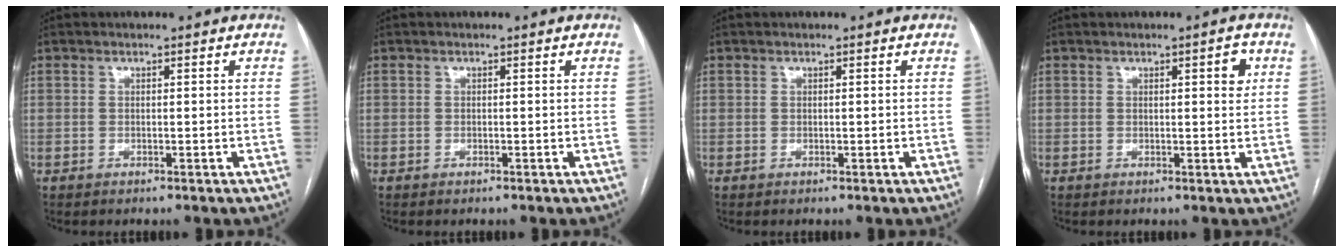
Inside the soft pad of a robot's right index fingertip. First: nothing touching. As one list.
[{"total": 0.0}, {"total": 0.0}, {"total": 2.3, "force": [0.9, 0.5, 2.1], "torque": [-0.025, 0.000, 0.010]}]